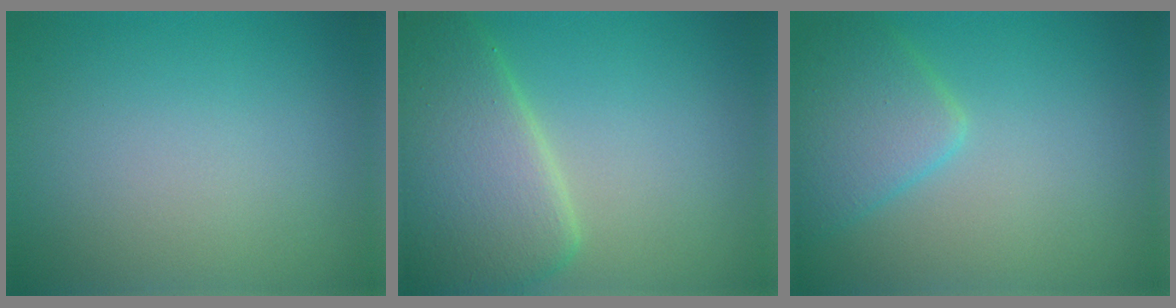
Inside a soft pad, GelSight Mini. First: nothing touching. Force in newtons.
{"total": 8.1, "press": 8.1, "slide": 0.6}
{"total": 3.9, "press": 3.9, "slide": 0.2}